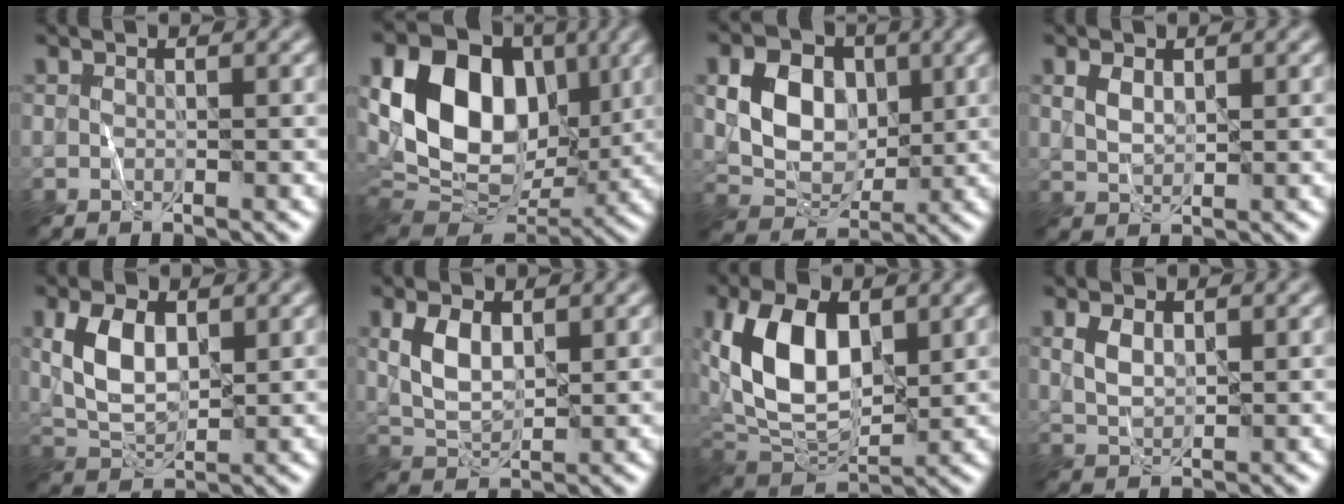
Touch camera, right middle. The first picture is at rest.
{"total": 13.1, "force": [3.1, 9.3, 8.7], "torque": [-0.146, 0.003, 0.048]}
{"total": 6.5, "force": [1.3, 4.8, 4.1], "torque": [-0.077, 0.000, 0.020]}
{"total": 1.8, "force": [0.8, 1.0, 1.2], "torque": [-0.028, -0.001, 0.020]}
{"total": 5.3, "force": [1.3, 3.0, 4.1], "torque": [-0.093, 0.004, 0.028]}
{"total": 4.0, "force": [1.2, 2.3, 3.0], "torque": [-0.068, 0.003, 0.025]}
{"total": 10.4, "force": [2.2, 6.1, 8.1], "torque": [-0.173, 0.003, 0.039]}
{"total": 2.3, "force": [0.9, 1.4, 1.6], "torque": [-0.038, 0.000, 0.022]}